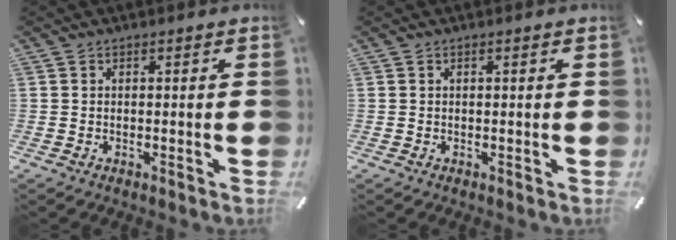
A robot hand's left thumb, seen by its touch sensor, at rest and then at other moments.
{"total": 0.0}